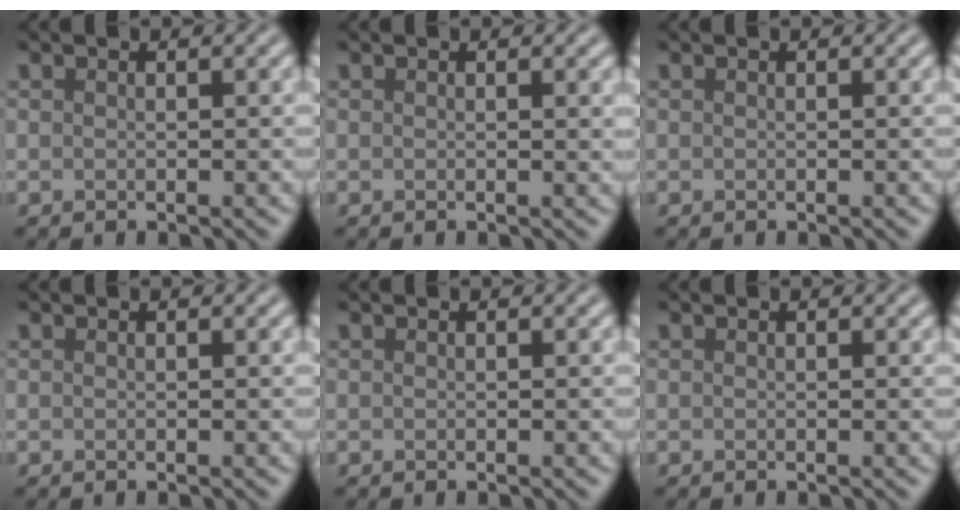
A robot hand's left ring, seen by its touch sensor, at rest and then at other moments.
{"total": 0.7, "force": [0.3, 0.1, 0.6], "torque": [-0.003, -0.001, 0.002]}
{"total": 0.0}
{"total": 0.0}
{"total": 0.0}
{"total": 0.0}